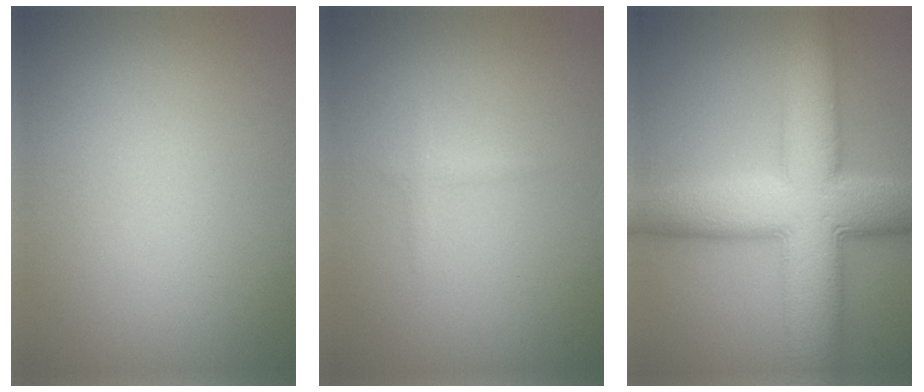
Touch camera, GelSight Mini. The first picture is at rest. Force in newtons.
{"total": 0.7, "press": 0.7, "slide": 0.0}
{"total": 11.7, "press": 11.7, "slide": 0.1}